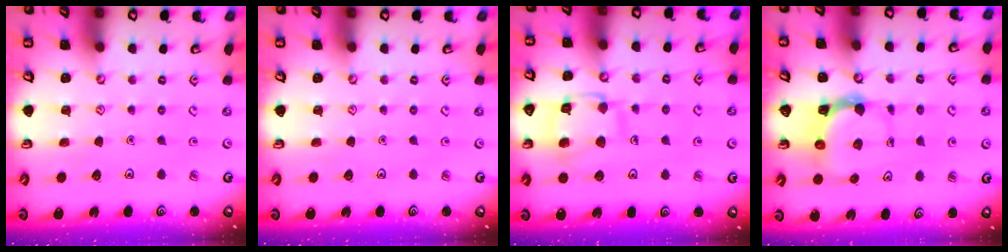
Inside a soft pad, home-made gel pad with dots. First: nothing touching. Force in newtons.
{"total": 0.0}
{"total": 12.3, "press": 12.2, "slide": 1.1}
{"total": 4.7, "press": 4.6, "slide": 0.8}